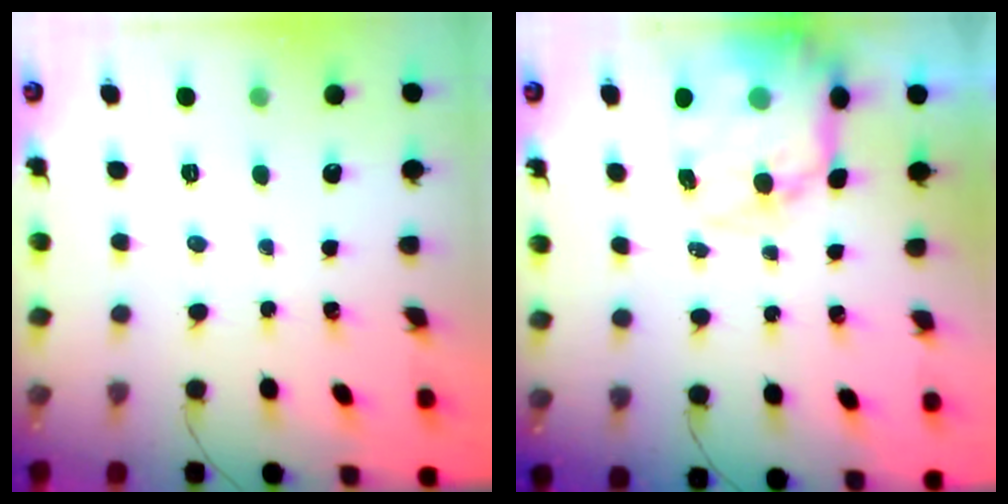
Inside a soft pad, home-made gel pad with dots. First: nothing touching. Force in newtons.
{"total": 16.0, "press": 15.4, "slide": 4.1}